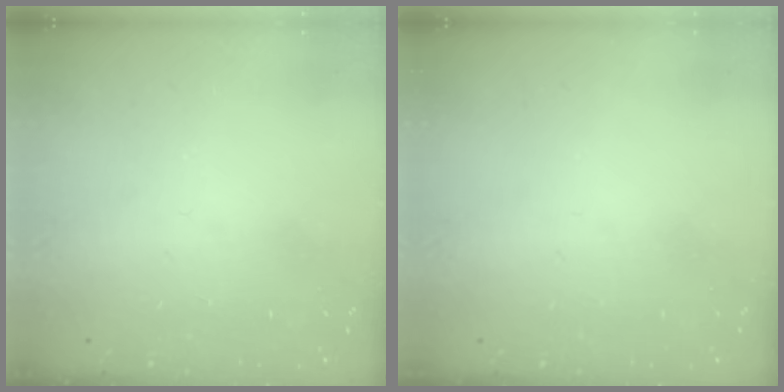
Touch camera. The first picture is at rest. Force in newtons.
{"total": 0.0}